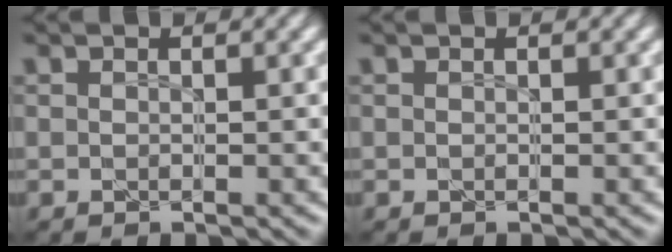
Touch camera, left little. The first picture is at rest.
{"total": 0.0}